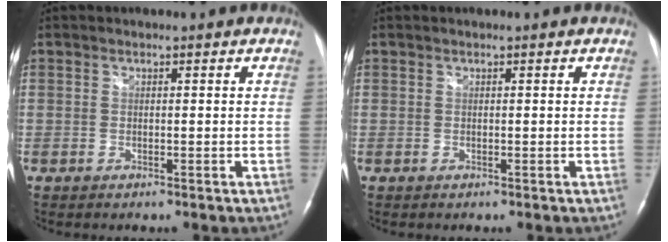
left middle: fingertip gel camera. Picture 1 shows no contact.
{"total": 0.0}